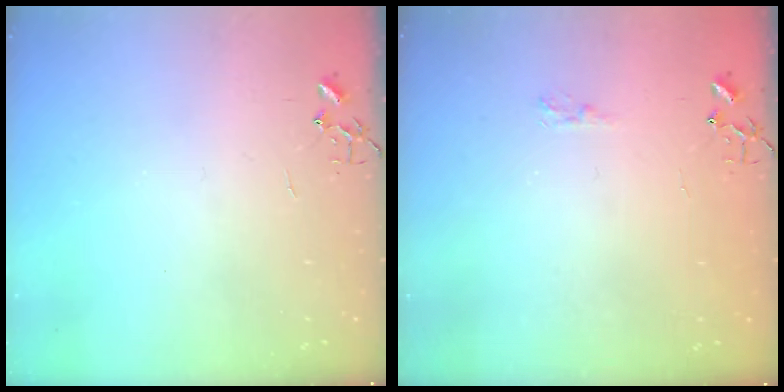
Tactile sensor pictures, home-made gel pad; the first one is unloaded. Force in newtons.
{"total": 5.1, "press": 5.1, "slide": 0.4}